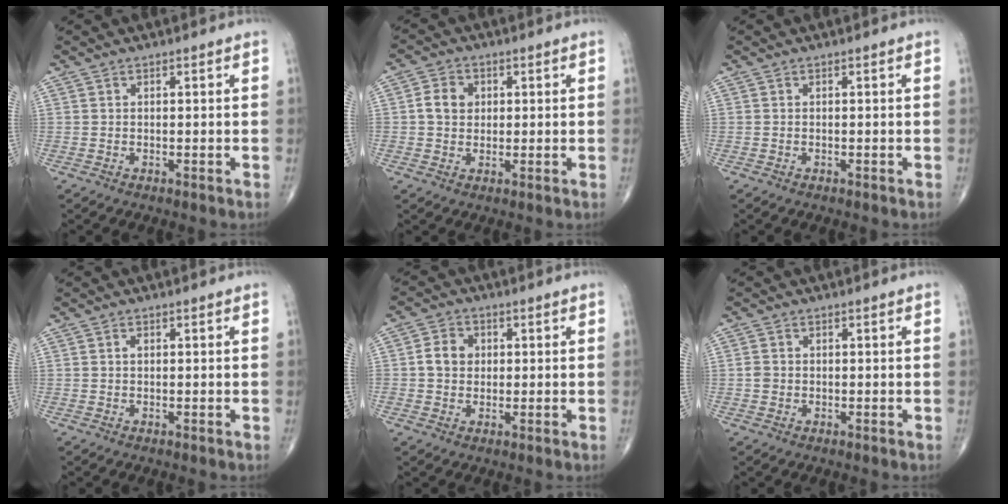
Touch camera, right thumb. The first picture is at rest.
{"total": 5.0, "force": [0.7, 4.1, 2.7], "torque": [-0.035, 0.005, 0.009]}
{"total": 0.0}
{"total": 0.9, "force": [0.2, 0.6, 0.6], "torque": [-0.010, 0.002, 0.002]}
{"total": 5.0, "force": [0.5, 4.2, 2.7], "torque": [-0.035, 0.009, 0.003]}
{"total": 1.8, "force": [-0.1, 1.6, 0.8], "torque": [-0.011, 0.004, -0.002]}